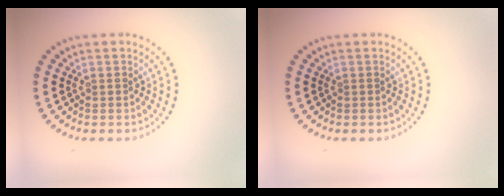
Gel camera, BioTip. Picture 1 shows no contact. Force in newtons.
{"total": 0.0}